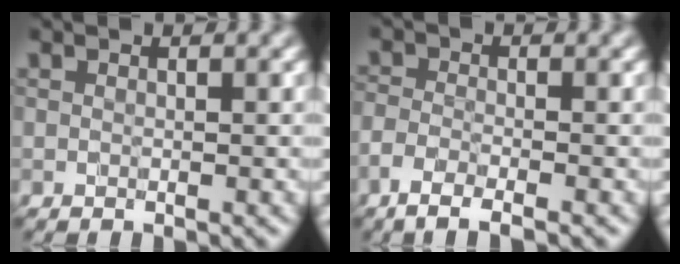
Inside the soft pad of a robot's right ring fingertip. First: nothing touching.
{"total": 2.4, "force": [-1.8, 0.5, 1.6], "torque": [-0.033, -0.003, -0.044]}